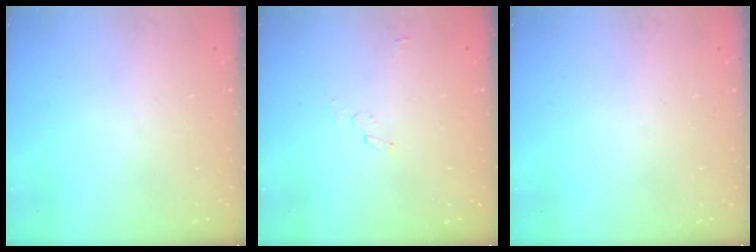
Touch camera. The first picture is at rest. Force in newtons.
{"total": 2.2, "press": 2.2, "slide": 0.2}
{"total": 0.0}